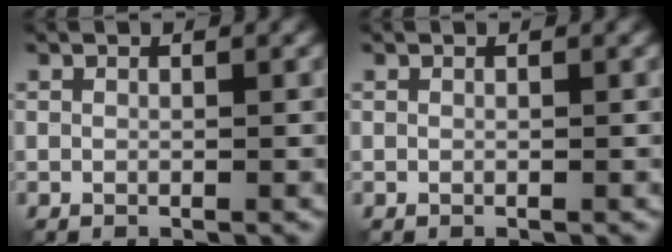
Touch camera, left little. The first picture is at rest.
{"total": 0.0}